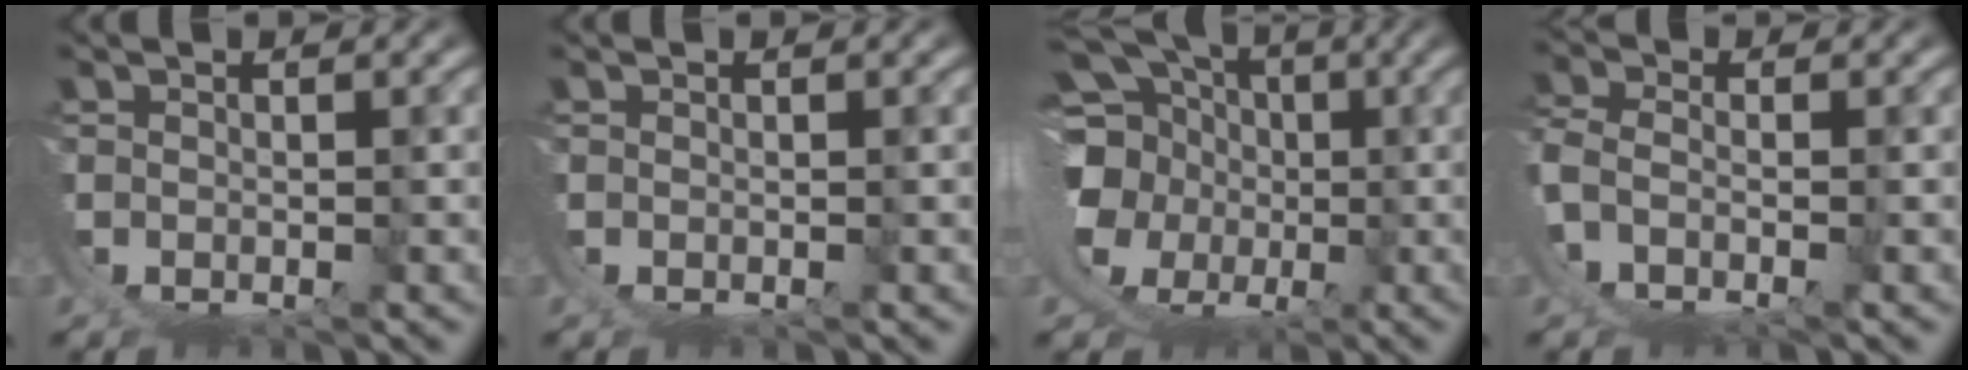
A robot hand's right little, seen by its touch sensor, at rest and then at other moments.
{"total": 0.0}
{"total": 16.0, "force": [1.7, 13.6, 8.3], "torque": [-0.169, -0.039, 0.017]}
{"total": 2.7, "force": [-1.1, 0.8, 2.3], "torque": [-0.057, -0.014, -0.013]}